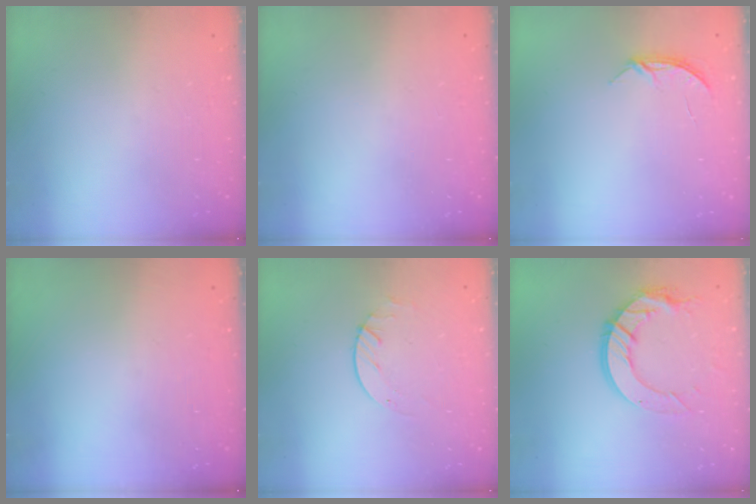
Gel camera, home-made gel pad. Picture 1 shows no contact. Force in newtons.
{"total": 0.0}
{"total": 4.0, "press": 4.0, "slide": 0.4}
{"total": 0.0}
{"total": 1.7, "press": 1.7, "slide": 0.2}
{"total": 13.6, "press": 13.6, "slide": 1.2}